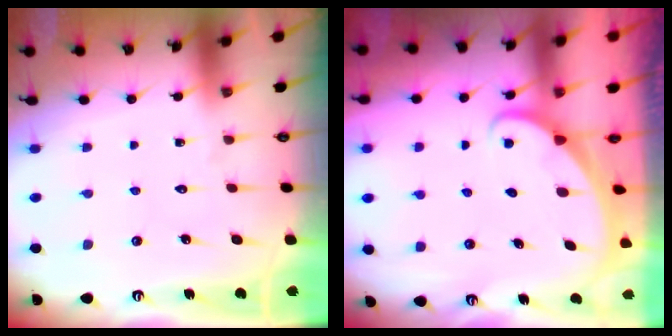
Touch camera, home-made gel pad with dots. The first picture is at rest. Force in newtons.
{"total": 1.3, "press": 1.3, "slide": 0.0}